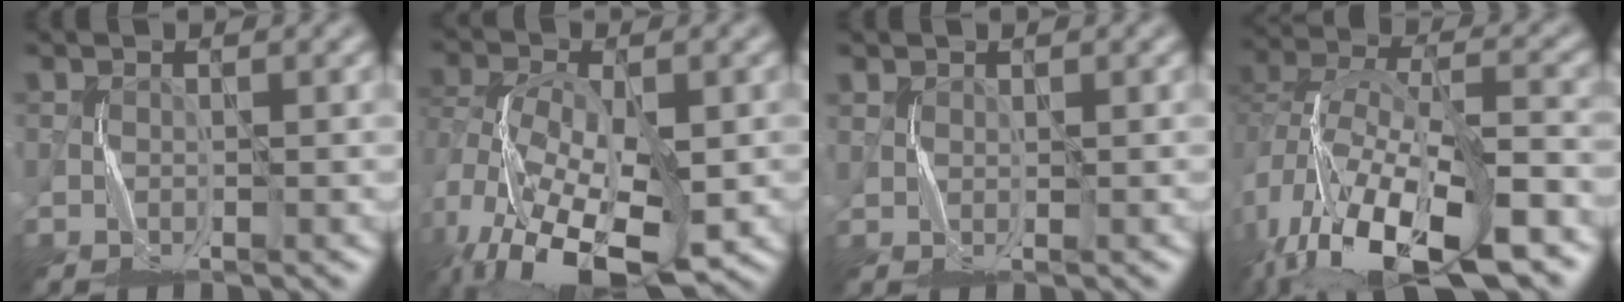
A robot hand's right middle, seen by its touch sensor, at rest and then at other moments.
{"total": 13.9, "force": [-6.4, 7.5, 9.8], "torque": [-0.173, -0.017, -0.085]}
{"total": 1.2, "force": [1.0, 0.7, 0.0], "torque": [-0.003, -0.001, 0.021]}
{"total": 15.3, "force": [-9.1, 6.5, 10.4], "torque": [-0.218, -0.011, -0.147]}